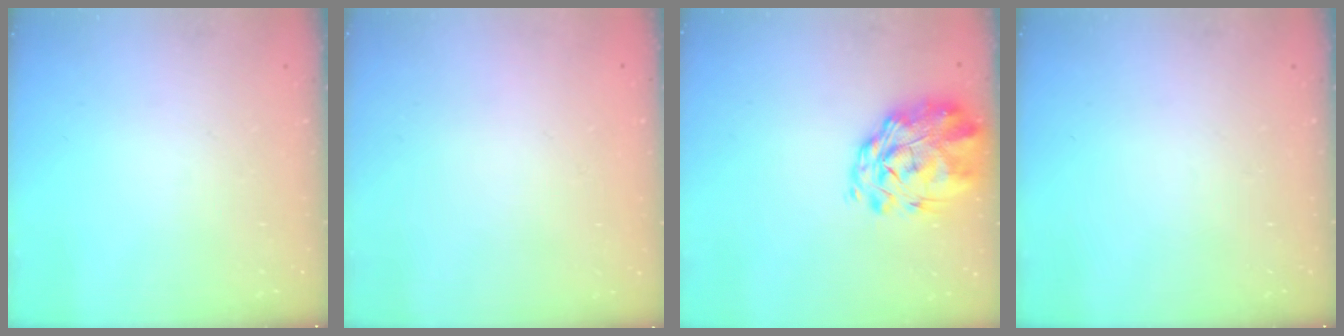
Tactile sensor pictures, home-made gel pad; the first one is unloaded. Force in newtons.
{"total": 1.8, "press": 1.8, "slide": 0.2}
{"total": 3.3, "press": 2.6, "slide": 2.0}
{"total": 0.0}